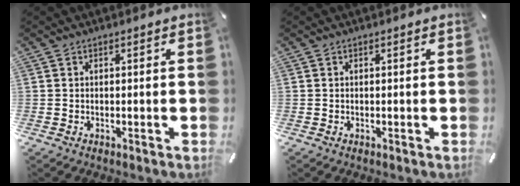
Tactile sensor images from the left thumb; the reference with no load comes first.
{"total": 0.0}